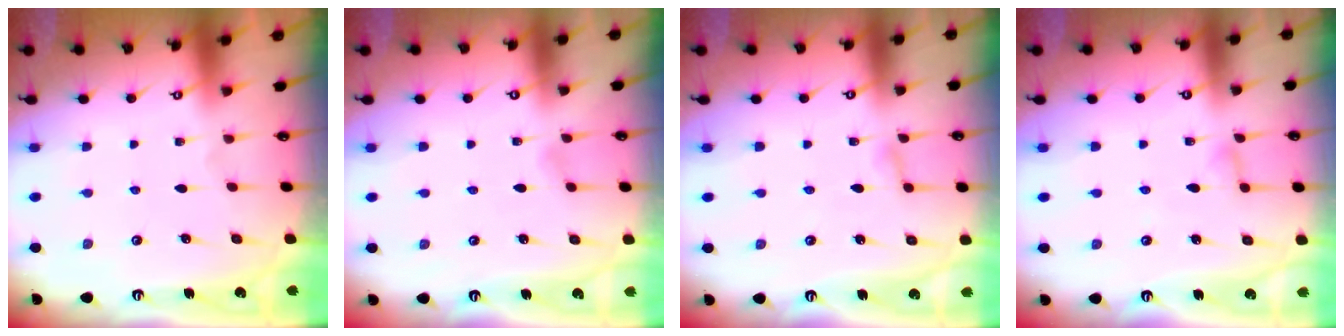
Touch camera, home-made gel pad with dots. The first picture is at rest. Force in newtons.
{"total": 0.9, "press": 0.9, "slide": 0.1}
{"total": 2.8, "press": 2.8, "slide": 0.3}
{"total": 3.9, "press": 3.8, "slide": 0.5}